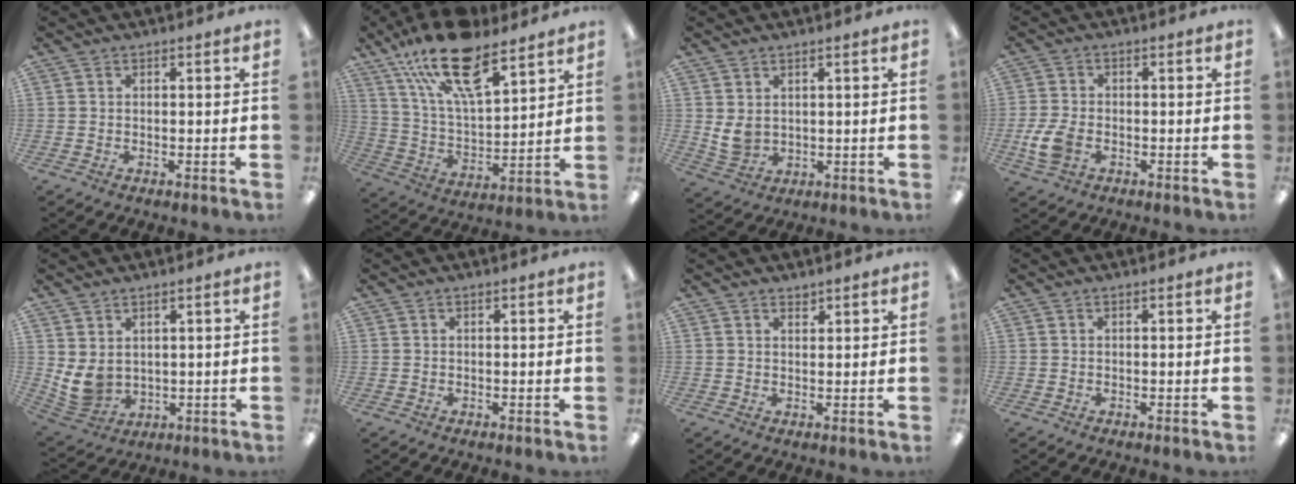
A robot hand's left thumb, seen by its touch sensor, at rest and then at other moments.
{"total": 20.8, "force": [13.4, 8.2, 13.6], "torque": [-0.235, -0.065, 0.234]}
{"total": 4.4, "force": [2.1, 3.1, 2.4], "torque": [-0.048, -0.008, 0.039]}
{"total": 6.8, "force": [-2.1, 4.3, 4.8], "torque": [-0.114, 0.002, -0.040]}
{"total": 6.6, "force": [2.4, 4.8, 3.8], "torque": [-0.102, -0.013, 0.049]}
{"total": 0.0}
{"total": 1.5, "force": [1.4, 0.5, 0.3], "torque": [0.002, -0.005, 0.025]}
{"total": 0.0}